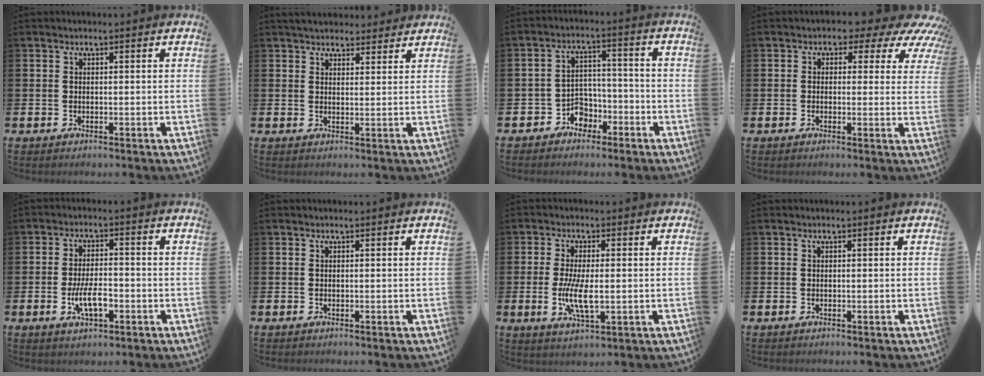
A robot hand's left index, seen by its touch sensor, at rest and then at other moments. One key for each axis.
{"total": 3.8, "fx": 3.6, "fy": 1.2, "fz": 0.3, "tx": -0.001, "ty": -0.016, "tz": 0.066}
{"total": 3.9, "fx": -2.6, "fy": 2.9, "fz": 0.6, "tx": -0.030, "ty": 0.005, "tz": -0.056}
{"total": 2.4, "fx": 0.7, "fy": 2.1, "fz": 1.1, "tx": -0.020, "ty": -0.015, "tz": -0.004}
{"total": 5.0, "fx": -1.5, "fy": 2.1, "fz": 4.3, "tx": -0.079, "ty": 0.006, "tz": -0.027}
{"total": 0.0}
{"total": 5.8, "fx": -0.4, "fy": 2.2, "fz": 5.4, "tx": -0.093, "ty": -0.002, "tz": -0.009}
{"total": 0.0}